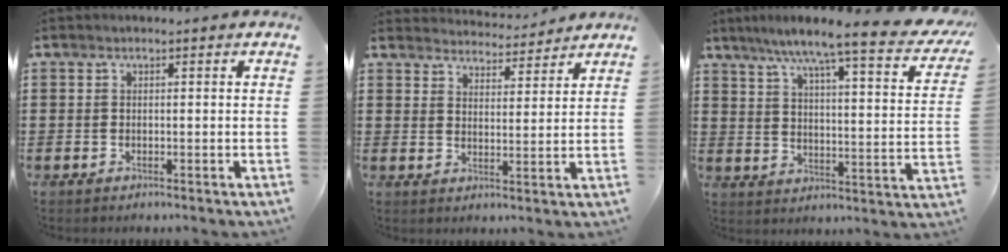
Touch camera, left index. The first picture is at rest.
{"total": 4.1, "force": [4.1, 0.3, 0.1], "torque": [-0.009, -0.024, 0.071]}
{"total": 8.3, "force": [6.7, -0.1, 4.9], "torque": [-0.115, -0.045, 0.104]}